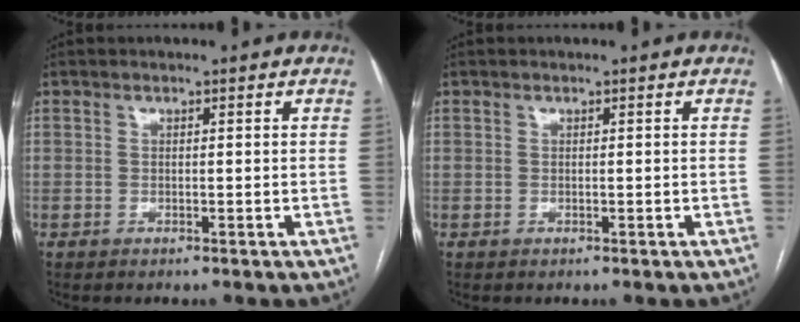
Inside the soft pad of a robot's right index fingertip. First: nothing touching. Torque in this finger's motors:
{"motor_torque": [0.00, 0.00, 0.00, 0.00]}